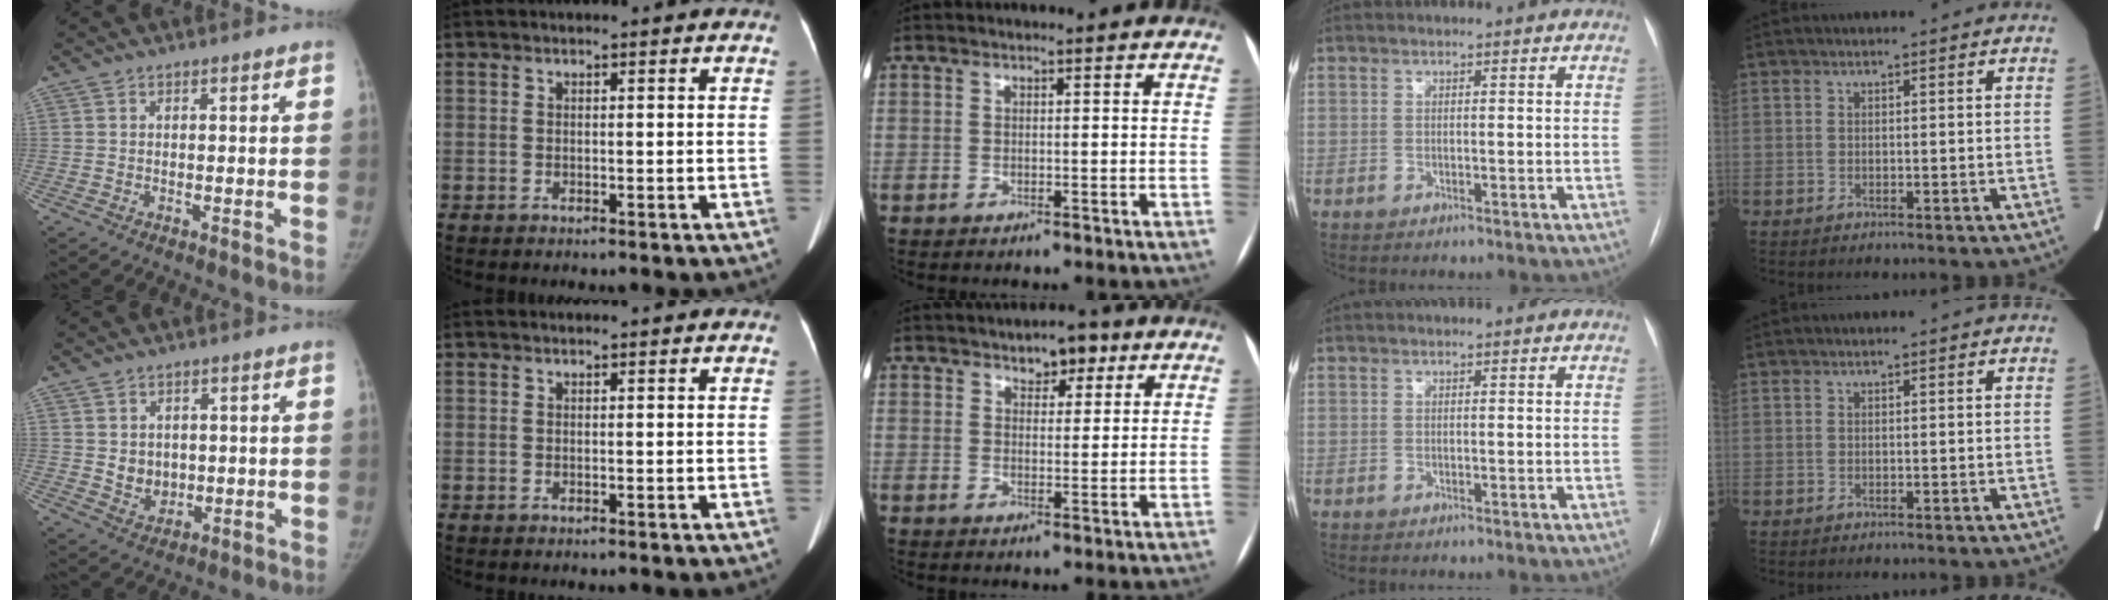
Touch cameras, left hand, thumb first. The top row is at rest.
{"thumb": {"total": 5.0, "force": [0.5, 4.3, 2.7], "torque": [-0.021, -0.009, 0.021]}, "middle": {"total": 4.6, "force": [3.0, 2.4, 2.6], "torque": [-0.034, 0.009, 0.043]}}